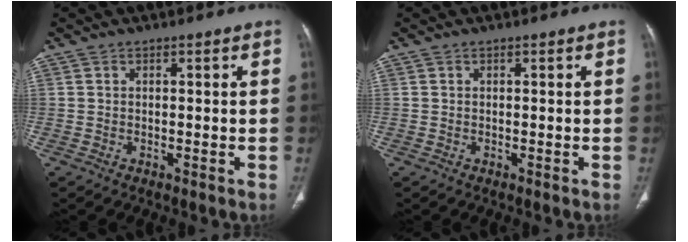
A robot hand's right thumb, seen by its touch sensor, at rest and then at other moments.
{"total": 0.0}